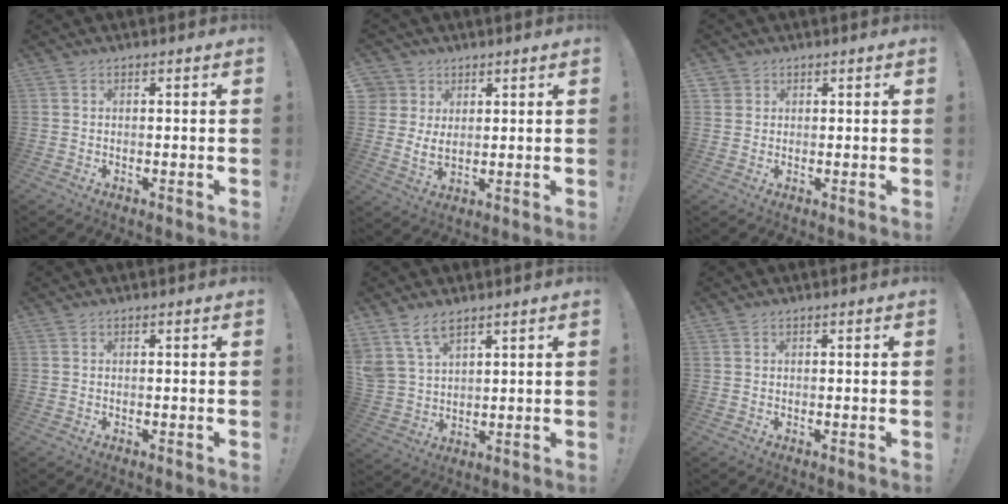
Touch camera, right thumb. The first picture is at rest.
{"total": 5.6, "force": [3.0, 4.2, 2.2], "torque": [-0.040, -0.013, 0.059]}
{"total": 1.9, "force": [1.0, 1.6, 0.2], "torque": [-0.003, -0.003, 0.018]}
{"total": 0.0}
{"total": 7.9, "force": [5.8, 3.9, 3.7], "torque": [-0.079, -0.025, 0.118]}
{"total": 0.0}